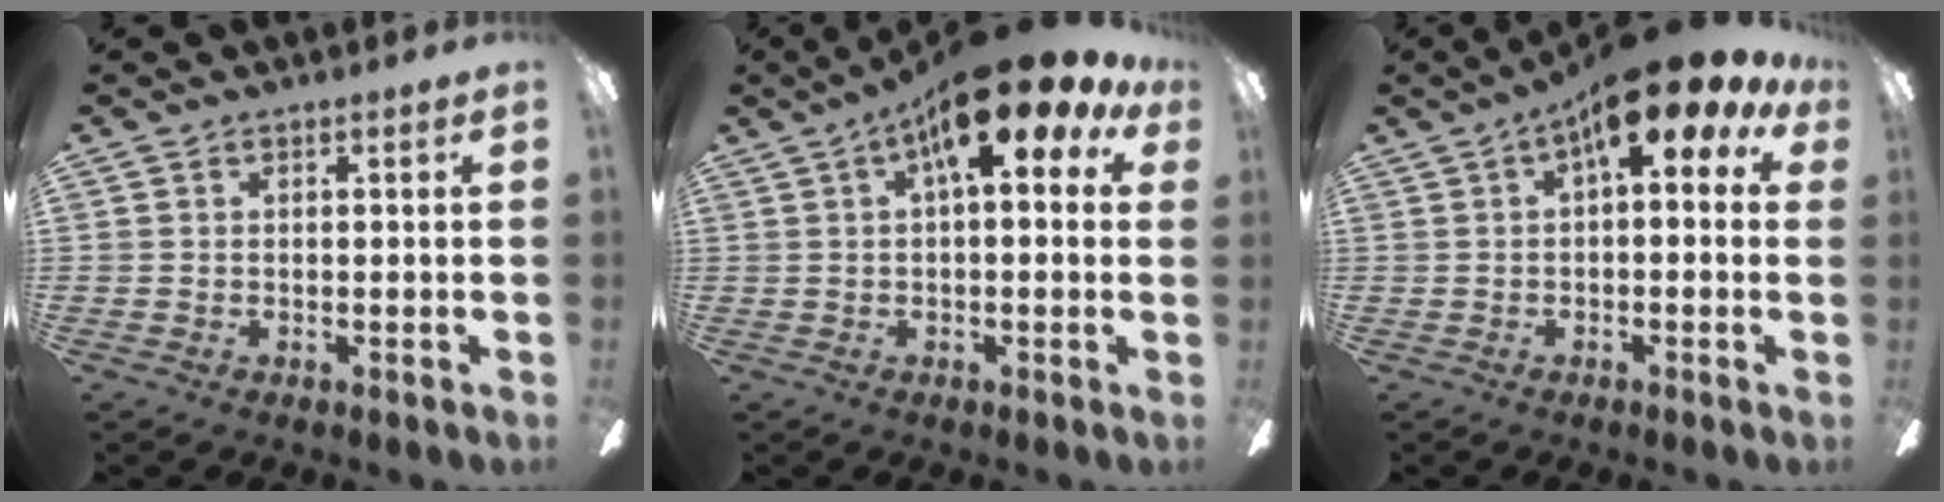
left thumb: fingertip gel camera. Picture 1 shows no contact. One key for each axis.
{"total": 15.1, "fx": 7.9, "fy": 4.9, "fz": 12.0, "tx": -0.173, "ty": -0.035, "tz": 0.123}
{"total": 11.9, "fx": 6.0, "fy": 4.3, "fz": 9.4, "tx": -0.135, "ty": -0.026, "tz": 0.098}